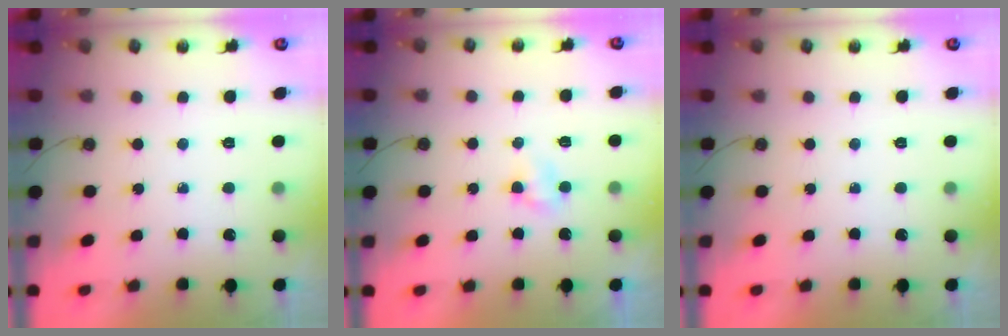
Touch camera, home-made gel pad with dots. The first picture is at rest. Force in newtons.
{"total": 2.4, "press": 2.4, "slide": 0.3}
{"total": 0.0}